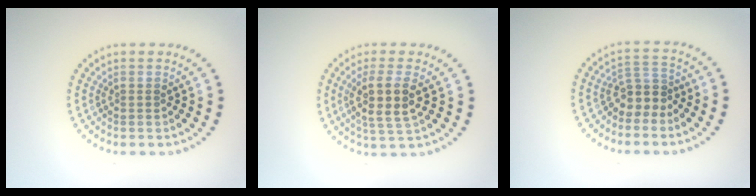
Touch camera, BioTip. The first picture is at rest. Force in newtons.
{"total": 3.5, "press": 3.2, "slide": 1.5}
{"total": 2.7, "press": 2.1, "slide": 1.8}